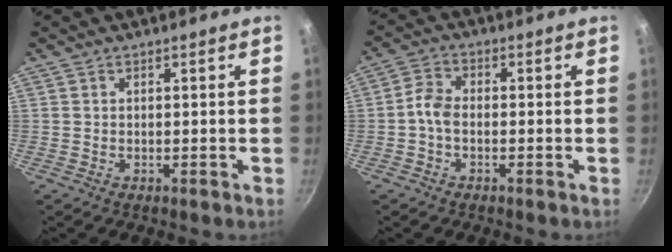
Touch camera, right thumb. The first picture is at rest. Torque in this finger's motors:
{"motor_torque": [-0.21, -0.21, 0.75, -0.11, 0.00]}